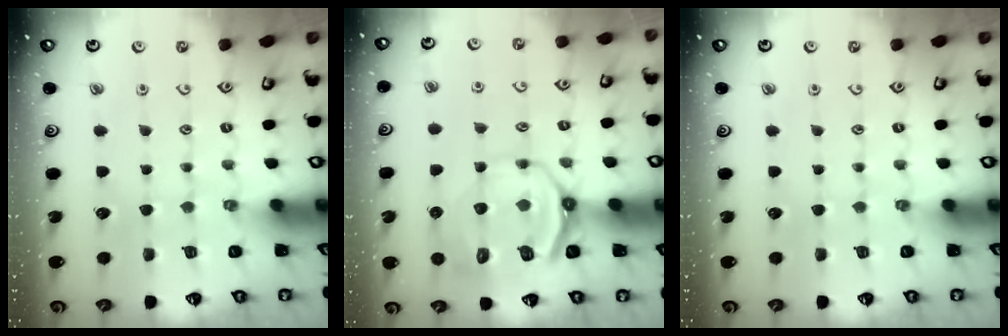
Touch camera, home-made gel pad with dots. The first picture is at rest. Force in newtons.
{"total": 9.3, "press": 9.0, "slide": 2.6}
{"total": 0.0}